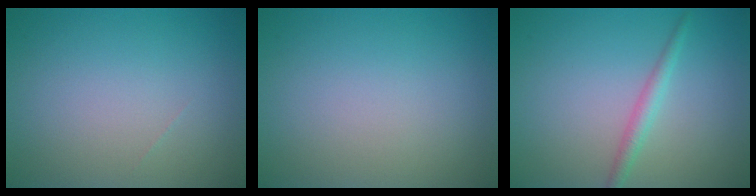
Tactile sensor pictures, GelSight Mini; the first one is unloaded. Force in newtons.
{"total": 0.0}
{"total": 1.7, "press": 1.7, "slide": 0.0}